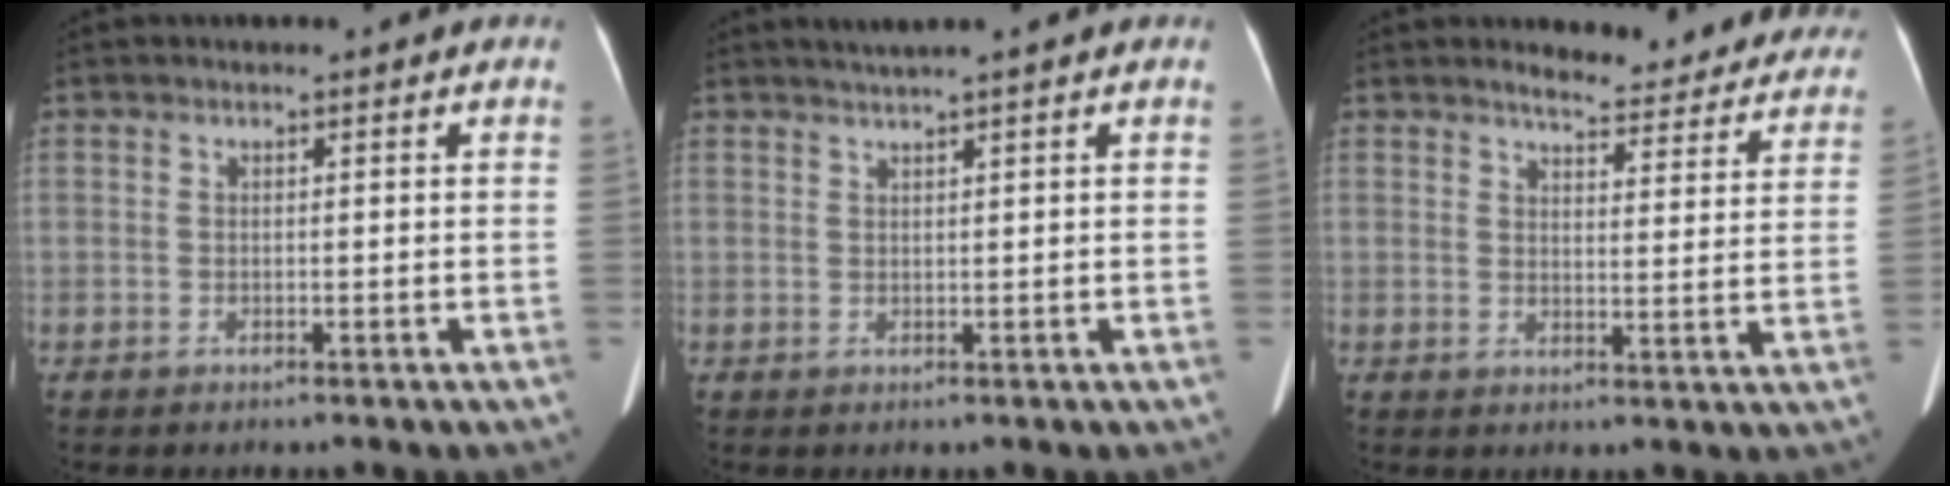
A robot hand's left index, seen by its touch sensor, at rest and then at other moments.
{"total": 2.7, "force": [2.1, -0.7, 1.4], "torque": [-0.020, 0.014, 0.039]}
{"total": 14.5, "force": [13.7, 3.1, 3.5], "torque": [-0.013, -0.035, 0.136]}